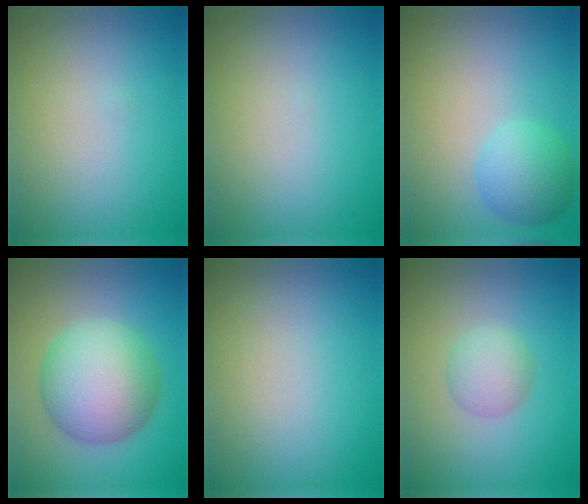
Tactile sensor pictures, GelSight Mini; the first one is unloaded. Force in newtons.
{"total": 0.0}
{"total": 3.8, "press": 3.8, "slide": 0.2}
{"total": 8.5, "press": 8.5, "slide": 0.2}
{"total": 0.0}
{"total": 2.4, "press": 2.4, "slide": 0.1}